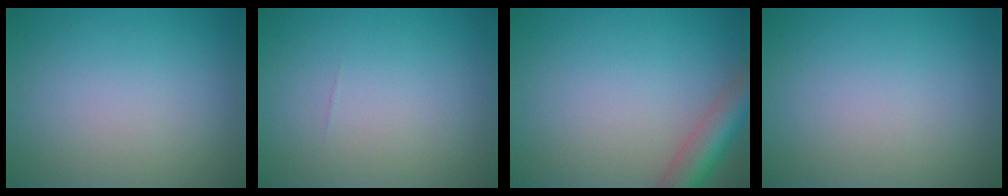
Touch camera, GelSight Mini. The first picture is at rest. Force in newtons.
{"total": 0.0}
{"total": 4.6, "press": 4.6, "slide": 0.3}
{"total": 0.0}